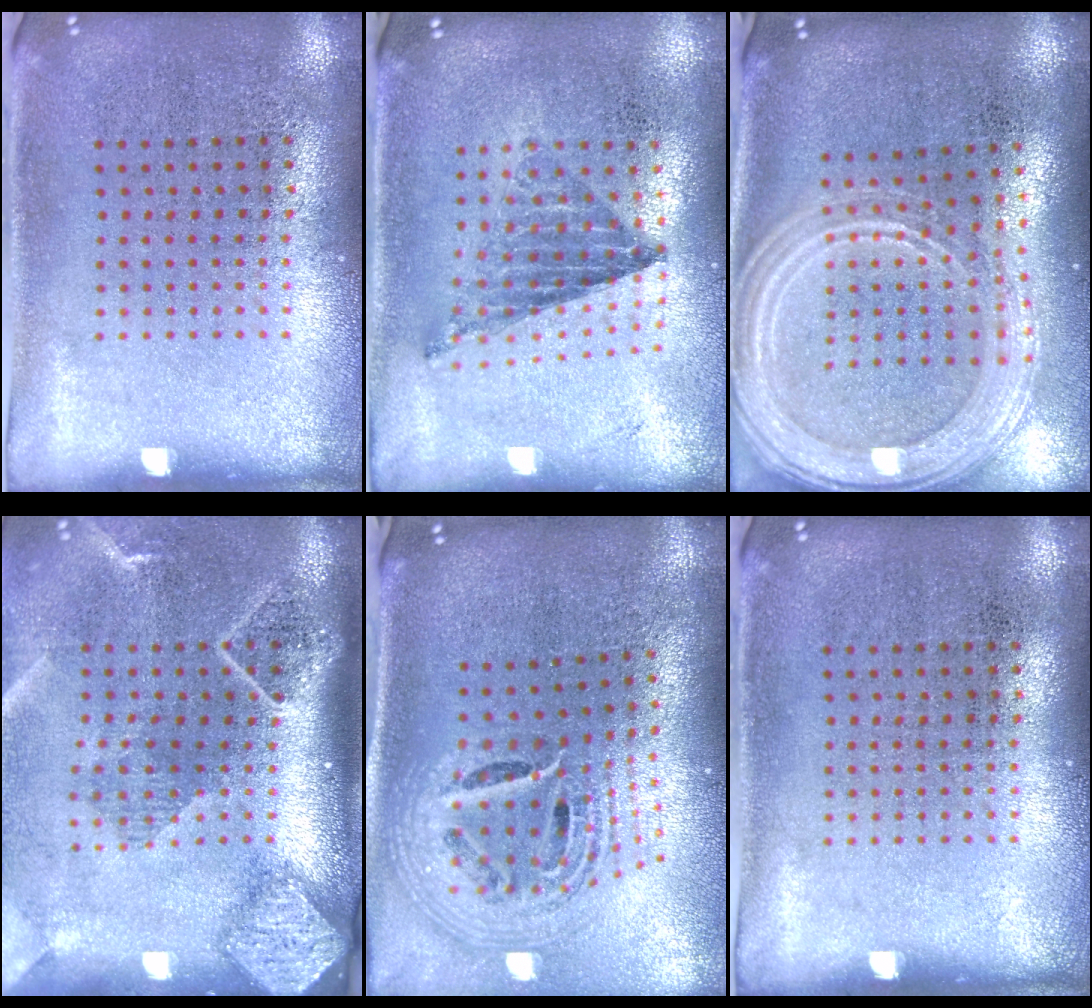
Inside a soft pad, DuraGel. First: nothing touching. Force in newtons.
{"total": 0.8, "press": 0.8, "slide": 0.2}
{"total": 2.4, "press": 2.0, "slide": 1.3}
{"total": 2.7, "press": 2.0, "slide": 1.8}
{"total": 2.6, "press": 1.9, "slide": 1.9}
{"total": 0.0}